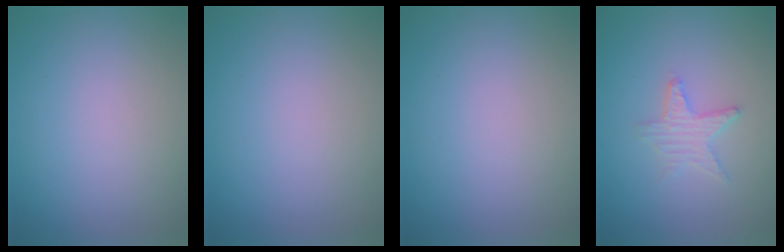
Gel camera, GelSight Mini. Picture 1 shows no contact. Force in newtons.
{"total": 0.0}
{"total": 0.0}
{"total": 2.3, "press": 2.2, "slide": 0.4}